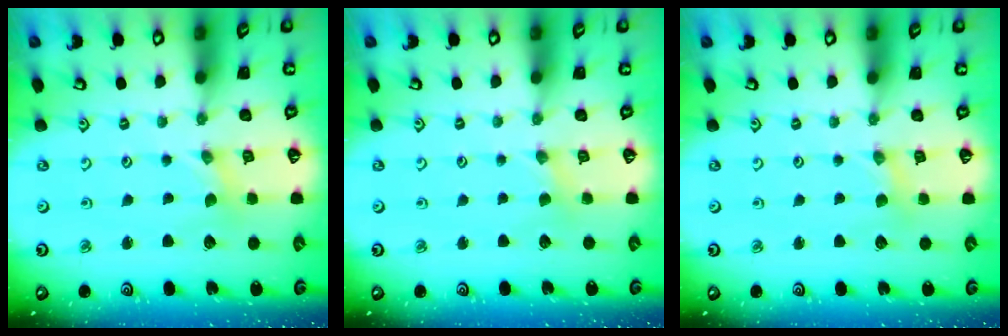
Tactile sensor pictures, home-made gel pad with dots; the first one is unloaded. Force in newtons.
{"total": 1.5, "press": 1.5, "slide": 0.3}
{"total": 2.3, "press": 2.3, "slide": 0.2}